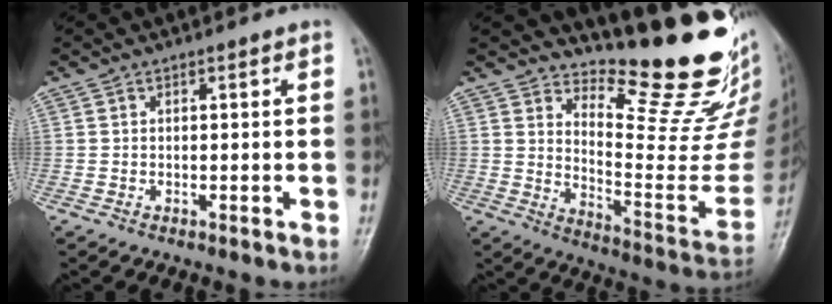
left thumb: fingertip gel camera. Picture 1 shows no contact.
{"total": 20.9, "force": [17.8, 4.7, 10.0], "torque": [-0.097, -0.171, 0.244]}